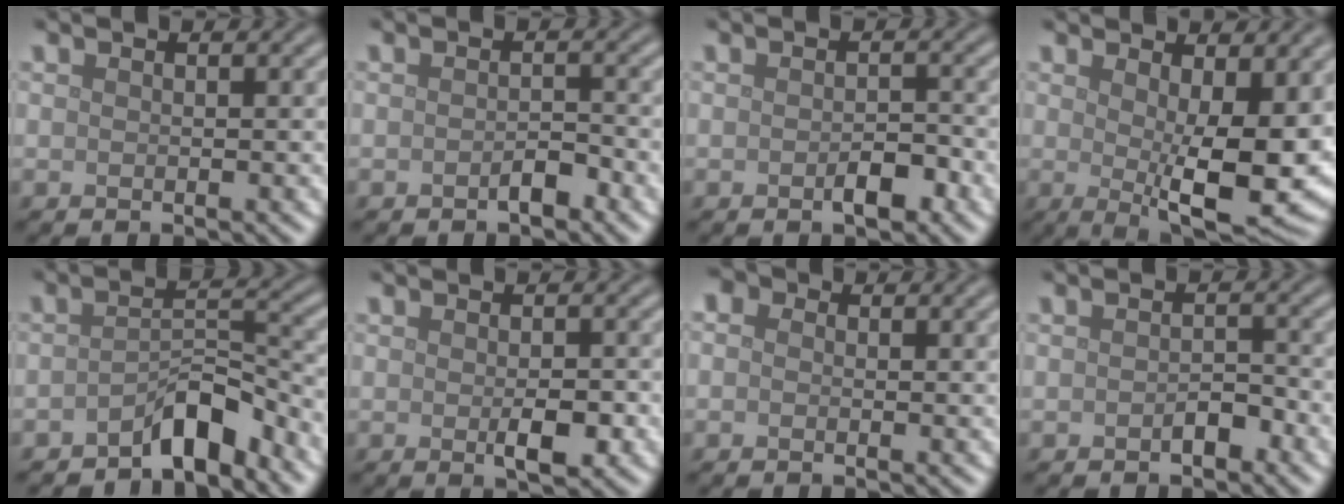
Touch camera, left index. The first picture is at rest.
{"total": 1.4, "force": [-0.9, 0.6, 0.9], "torque": [-0.015, 0.000, -0.016]}
{"total": 2.2, "force": [-1.0, 1.0, 1.6], "torque": [-0.023, -0.001, -0.016]}
{"total": 8.8, "force": [0.3, 2.8, 8.4], "torque": [-0.121, -0.021, 0.011]}
{"total": 4.0, "force": [-3.0, 1.1, 2.3], "torque": [-0.030, 0.020, -0.055]}
{"total": 2.6, "force": [-0.7, 1.0, 2.3], "torque": [-0.034, -0.005, -0.007]}
{"total": 2.9, "force": [0.9, 2.1, 1.7], "torque": [-0.012, 0.012, -0.018]}
{"total": 1.6, "force": [-0.9, 0.8, 1.0], "torque": [-0.017, -0.001, -0.016]}